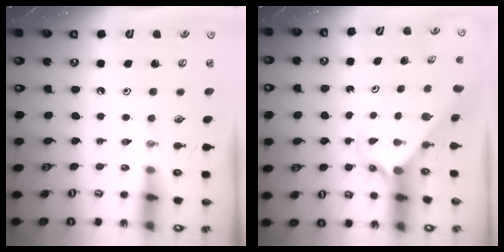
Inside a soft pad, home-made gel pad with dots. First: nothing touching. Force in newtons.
{"total": 2.4, "press": 2.3, "slide": 0.3}